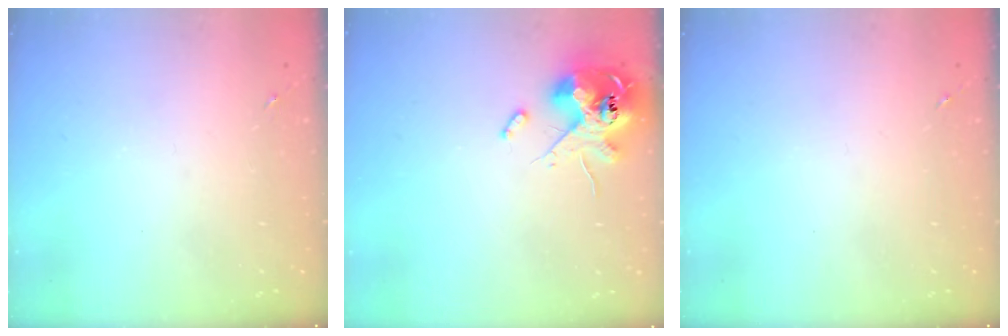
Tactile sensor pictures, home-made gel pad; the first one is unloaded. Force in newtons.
{"total": 12.8, "press": 12.6, "slide": 2.2}
{"total": 0.0}